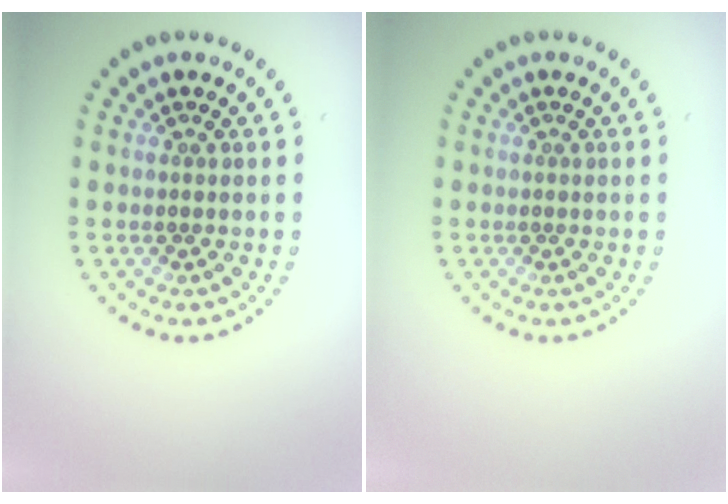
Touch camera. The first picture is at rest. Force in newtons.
{"total": 0.0}